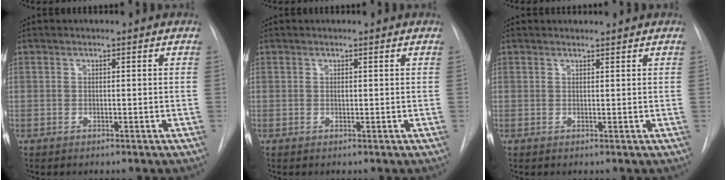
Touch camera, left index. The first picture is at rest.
{"total": 0.0}
{"total": 1.5, "force": [1.5, 0.2, 0.0], "torque": [-0.006, 0.007, 0.021]}